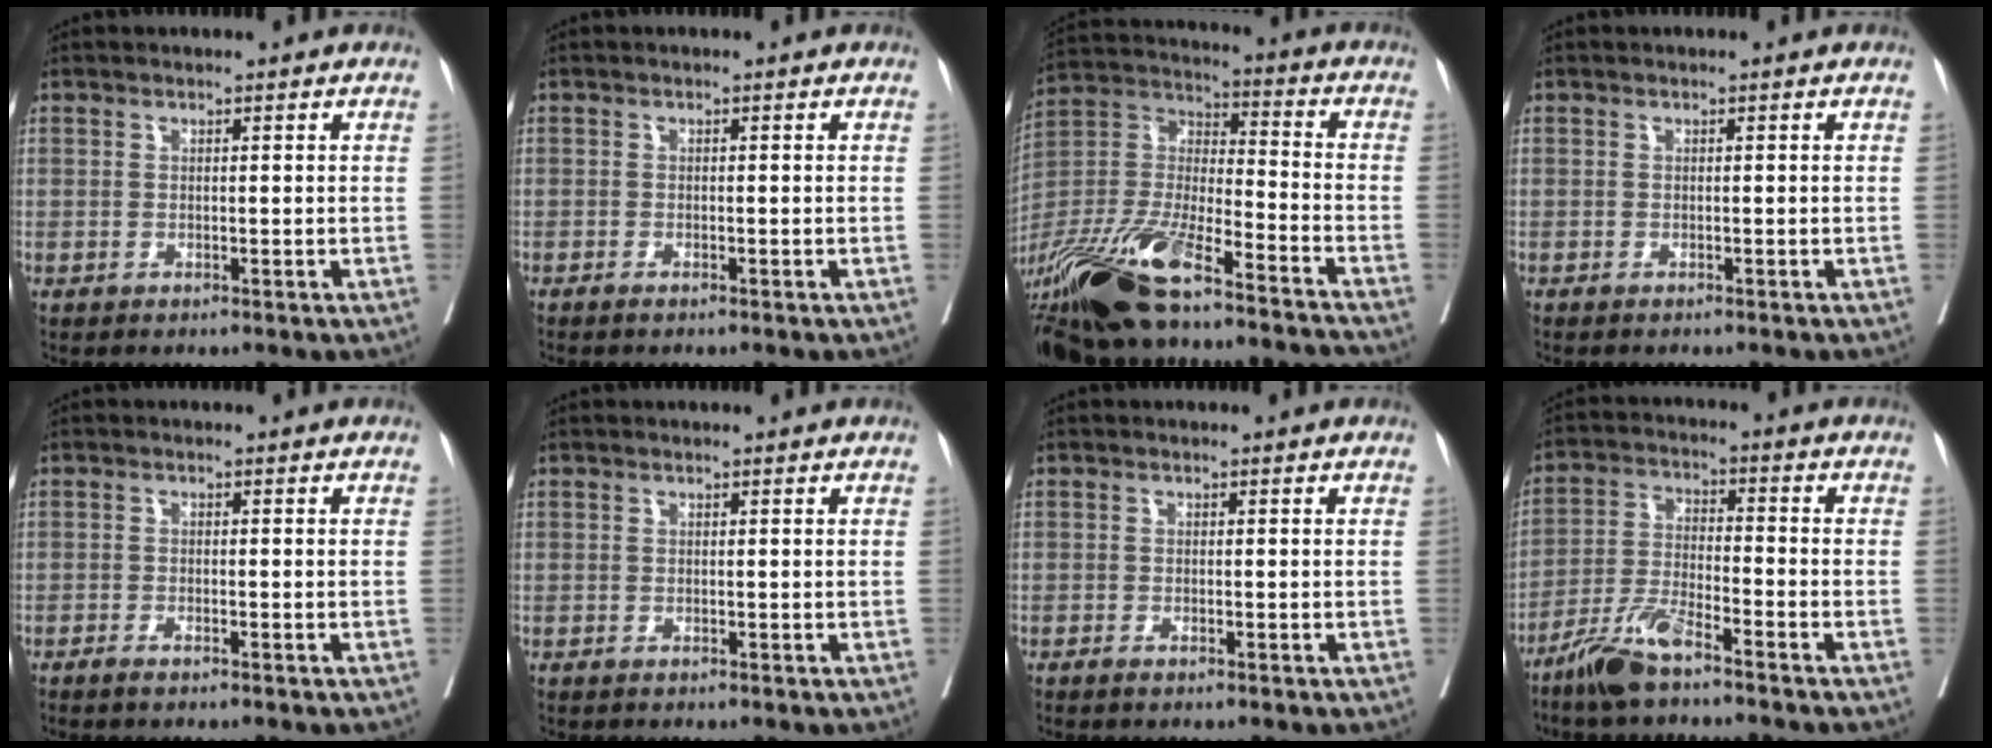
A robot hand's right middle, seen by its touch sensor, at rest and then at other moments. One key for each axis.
{"total": 0.9, "fx": -0.7, "fy": 0.1, "fz": 0.5, "tx": -0.013, "ty": -0.002, "tz": -0.010}
{"total": 26.2, "fx": -20.1, "fy": 4.6, "fz": 16.3, "tx": -0.355, "ty": -0.031, "tz": -0.357}
{"total": 0.8, "fx": -0.8, "fy": 0.1, "fz": 0.3, "tx": 0.001, "ty": 0.000, "tz": -0.014}
{"total": 1.8, "fx": -1.5, "fy": 0.2, "fz": 1.0, "tx": -0.018, "ty": -0.002, "tz": -0.020}
{"total": 0.0}
{"total": 1.2, "fx": -0.9, "fy": 0.1, "fz": 0.7, "tx": -0.015, "ty": -0.002, "tz": -0.012}
{"total": 8.2, "fx": -6.4, "fy": 0.8, "fz": 5.1, "tx": -0.110, "ty": -0.018, "tz": -0.127}